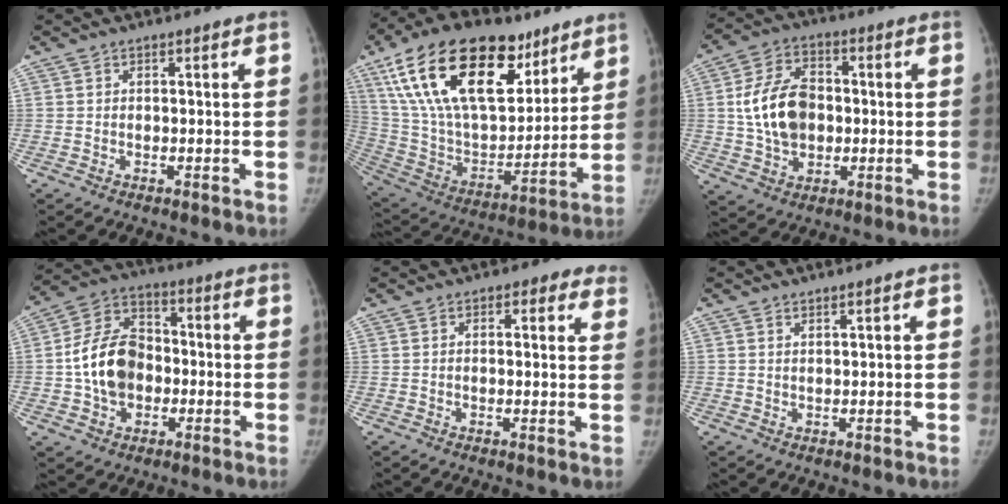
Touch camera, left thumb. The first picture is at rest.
{"total": 31.6, "force": [16.7, 16.5, 21.1], "torque": [-0.359, -0.013, 0.295]}
{"total": 13.0, "force": [0.3, 9.4, 9.1], "torque": [-0.139, 0.014, 0.008]}
{"total": 13.4, "force": [-1.5, 10.0, 8.7], "torque": [-0.131, 0.031, -0.030]}
{"total": 6.7, "force": [5.1, 3.4, 2.8], "torque": [0.017, -0.013, 0.042]}
{"total": 1.0, "force": [0.9, 0.0, 0.4], "torque": [-0.004, -0.008, 0.017]}